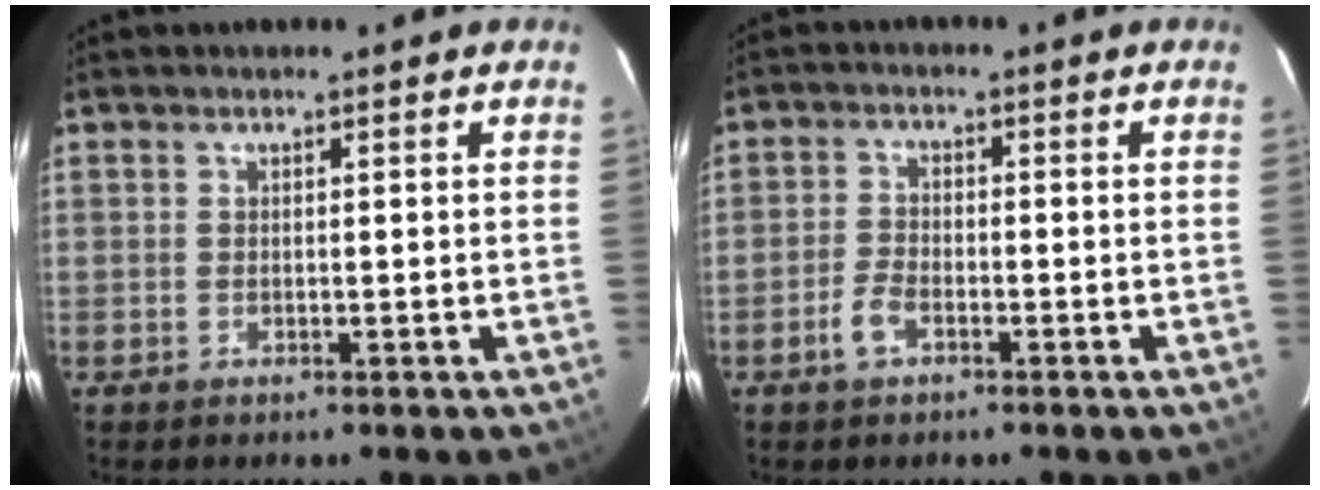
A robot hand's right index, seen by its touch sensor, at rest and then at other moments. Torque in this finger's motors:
{"motor_torque": [0.45, -0.34, 0.16, 0.05]}